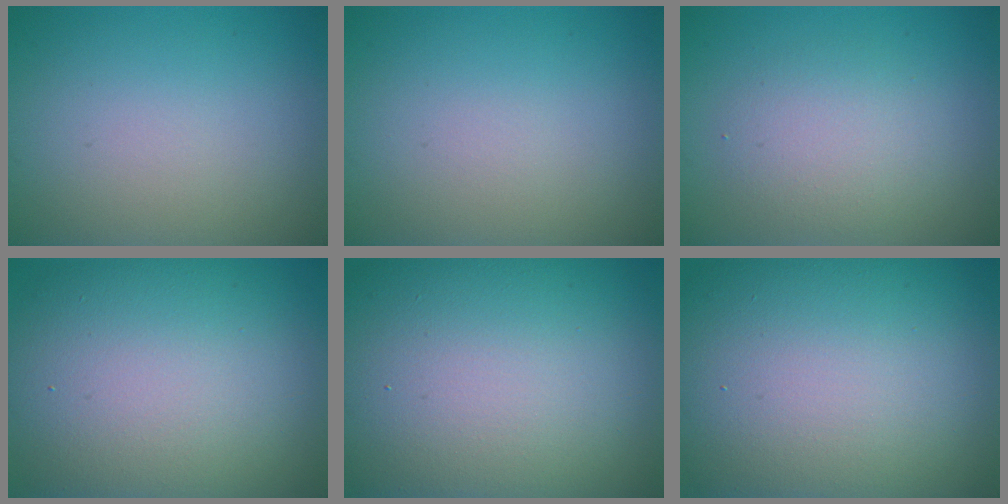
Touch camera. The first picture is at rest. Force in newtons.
{"total": 0.0}
{"total": 3.1, "press": 3.1, "slide": 0.2}
{"total": 15.3, "press": 15.3, "slide": 0.6}
{"total": 20.5, "press": 20.5, "slide": 1.1}
{"total": 19.1, "press": 19.1, "slide": 0.9}